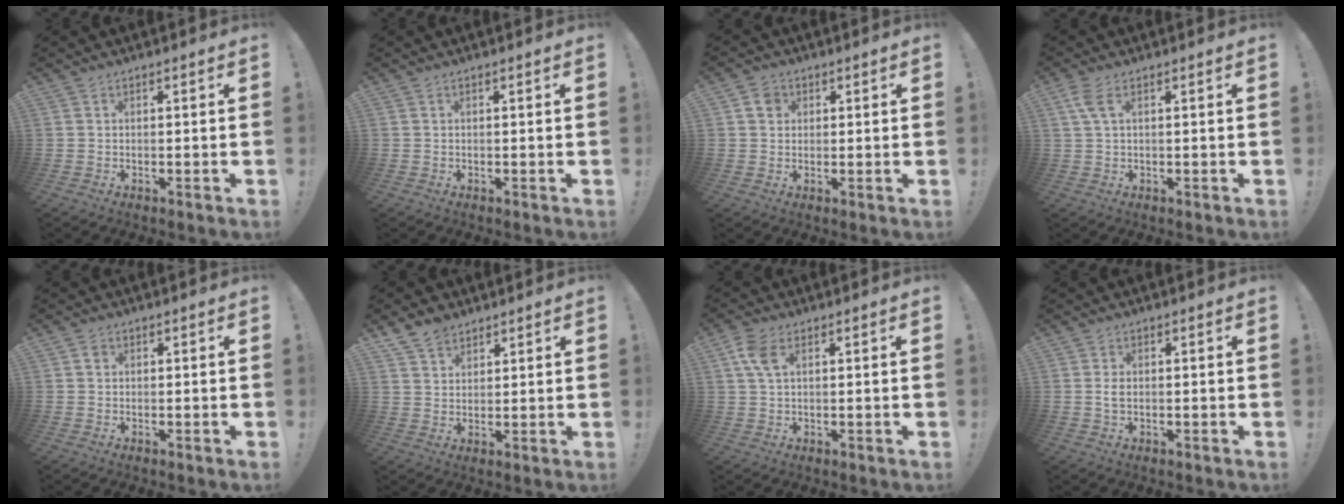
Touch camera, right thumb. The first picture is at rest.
{"total": 0.0}
{"total": 4.2, "force": [1.5, 3.5, 1.6], "torque": [-0.022, 0.002, 0.028]}
{"total": 4.1, "force": [1.5, 1.4, 3.6], "torque": [-0.074, 0.003, 0.030]}
{"total": 1.1, "force": [0.3, 1.0, 0.4], "torque": [-0.005, 0.003, 0.006]}
{"total": 6.4, "force": [4.9, 3.7, 1.7], "torque": [-0.029, -0.024, 0.095]}
{"total": 6.0, "force": [2.1, 3.2, 4.6], "torque": [-0.091, 0.001, 0.040]}
{"total": 1.8, "force": [-0.1, 1.0, 1.5], "torque": [-0.024, 0.001, -0.002]}